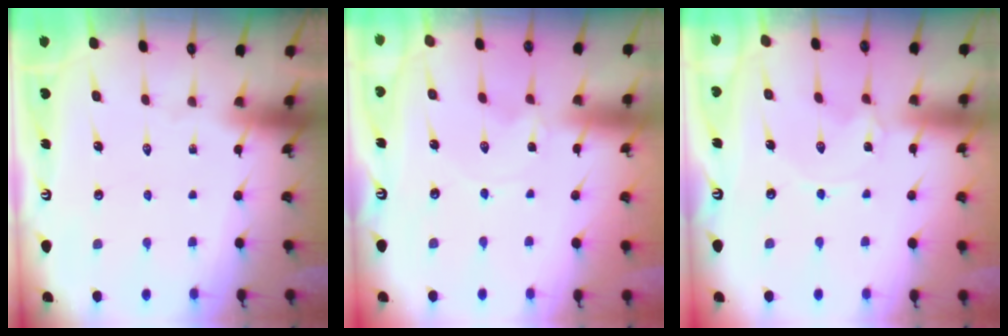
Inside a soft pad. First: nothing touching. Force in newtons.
{"total": 0.8, "press": 0.8, "slide": 0.1}
{"total": 1.8, "press": 1.8, "slide": 0.2}